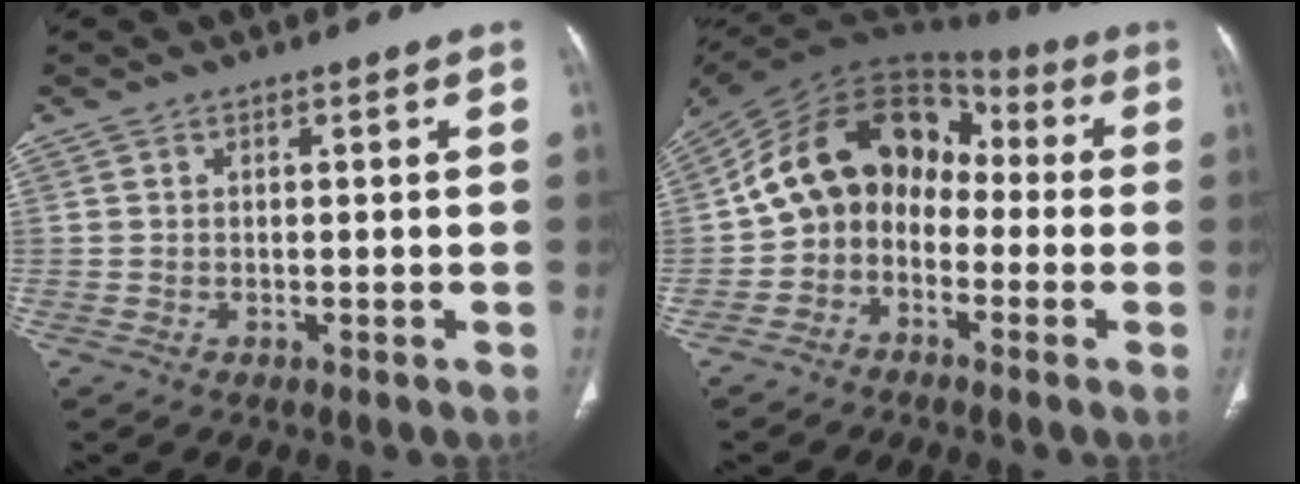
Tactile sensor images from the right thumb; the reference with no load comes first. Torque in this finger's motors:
{"motor_torque": [1.66, 1.67, 1.40, -0.72, 0.18]}